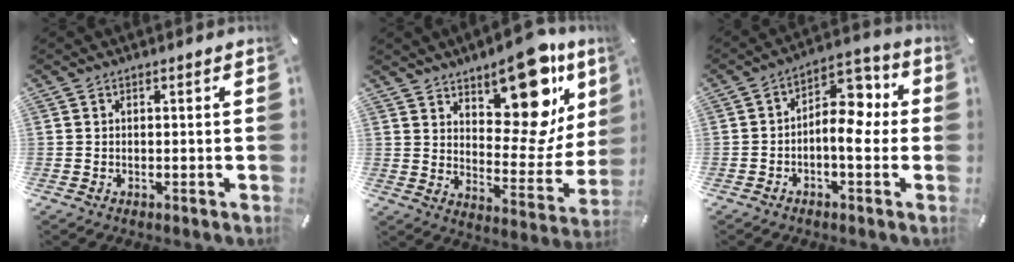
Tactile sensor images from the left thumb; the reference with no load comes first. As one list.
[{"total": 19.1, "force": [12.8, 9.2, 10.8], "torque": [-0.116, -0.109, 0.213]}, {"total": 9.2, "force": [-0.6, 5.5, 7.4], "torque": [-0.101, -0.006, -0.013]}]